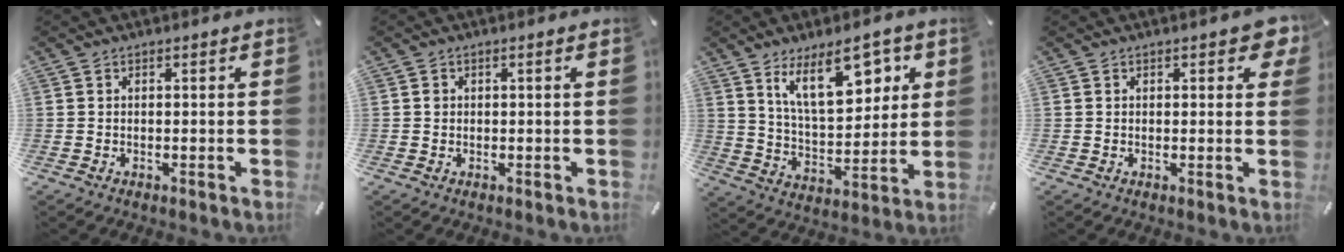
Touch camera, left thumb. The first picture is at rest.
{"total": 0.7, "force": [0.1, 0.5, 0.5], "torque": [-0.011, 0.003, 0.001]}
{"total": 16.2, "force": [8.7, 8.1, 11.0], "torque": [-0.168, -0.026, 0.149]}
{"total": 3.4, "force": [1.6, 1.7, 2.5], "torque": [-0.029, -0.001, 0.023]}